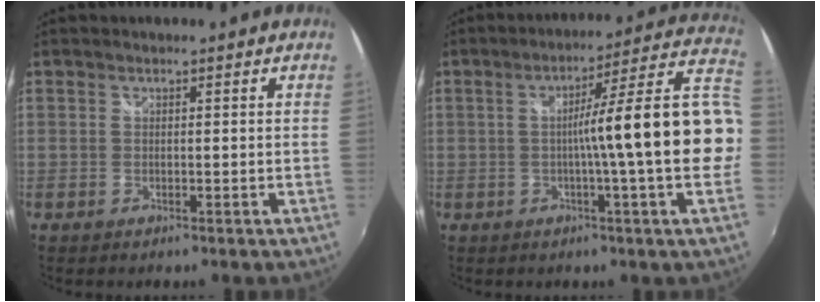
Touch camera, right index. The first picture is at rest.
{"total": 15.8, "force": [-1.3, -2.4, 15.6], "torque": [-0.182, 0.014, -0.015]}